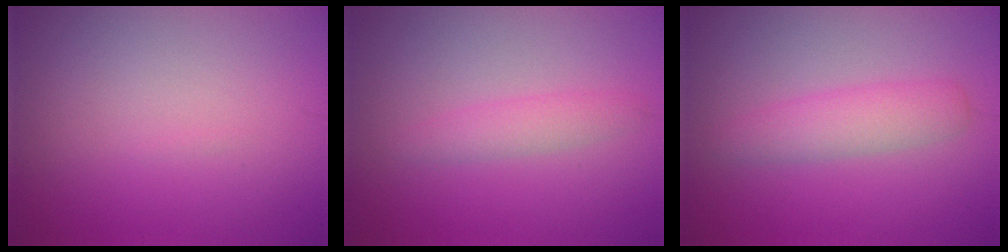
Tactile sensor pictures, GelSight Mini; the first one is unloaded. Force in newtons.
{"total": 1.8, "press": 1.8, "slide": 0.1}
{"total": 3.0, "press": 3.0, "slide": 0.1}